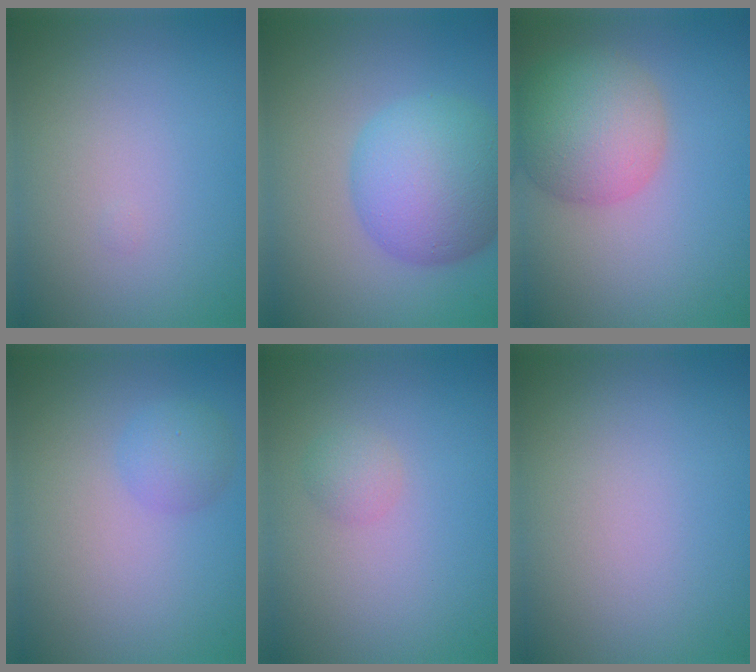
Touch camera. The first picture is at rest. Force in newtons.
{"total": 8.6, "press": 8.6, "slide": 0.1}
{"total": 6.8, "press": 6.8, "slide": 0.2}
{"total": 1.9, "press": 1.9, "slide": 0.1}
{"total": 1.3, "press": 1.3, "slide": 0.0}
{"total": 0.0}